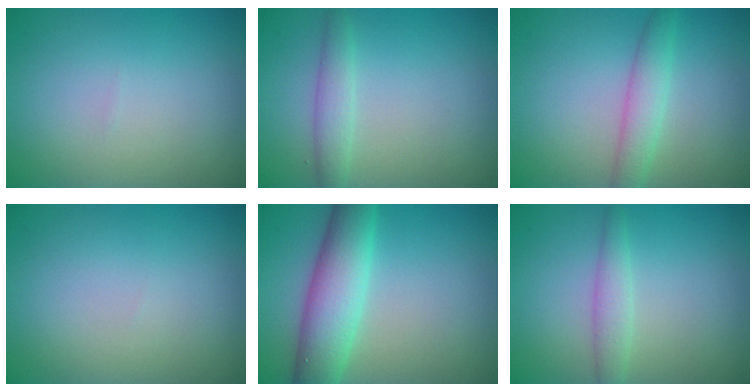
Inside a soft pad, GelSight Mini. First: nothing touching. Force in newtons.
{"total": 1.9, "press": 1.8, "slide": 0.1}
{"total": 2.6, "press": 2.6, "slide": 0.0}
{"total": 0.0}
{"total": 6.3, "press": 6.3, "slide": 0.3}
{"total": 1.8, "press": 1.8, "slide": 0.0}